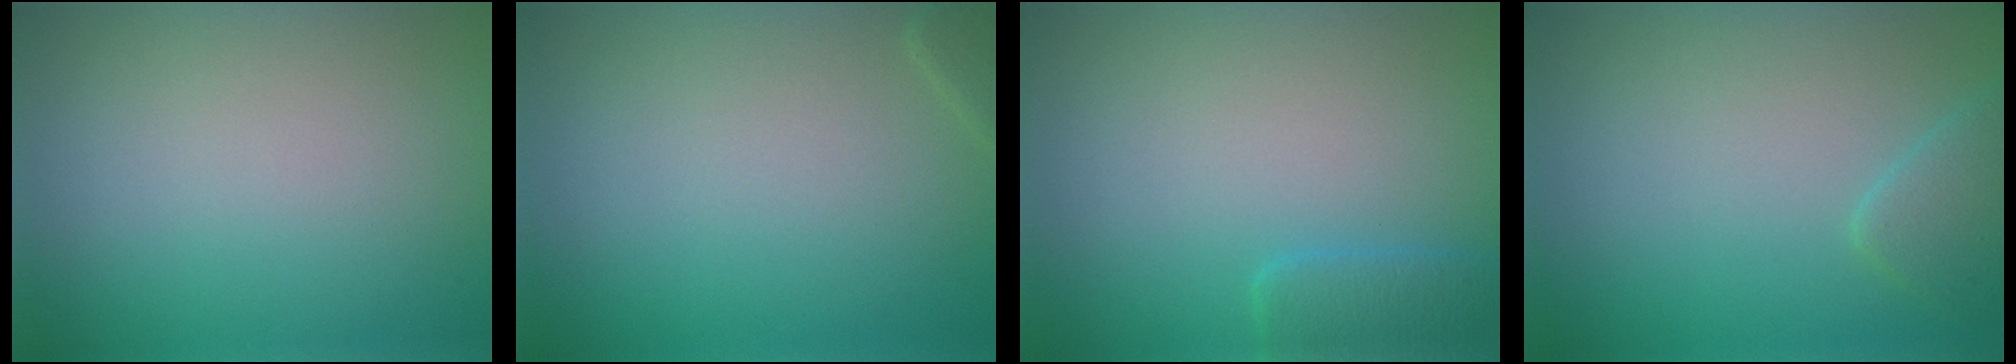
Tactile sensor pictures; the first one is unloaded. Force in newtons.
{"total": 0.7, "press": 0.7, "slide": 0.0}
{"total": 2.0, "press": 2.0, "slide": 0.1}
{"total": 1.7, "press": 1.7, "slide": 0.2}